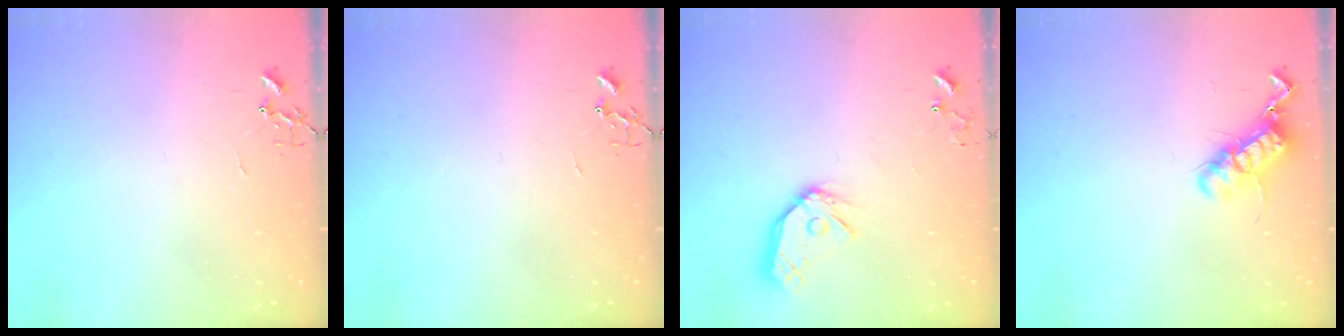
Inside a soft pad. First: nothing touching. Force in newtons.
{"total": 0.0}
{"total": 13.0, "press": 12.9, "slide": 1.6}
{"total": 12.2, "press": 12.2, "slide": 0.9}